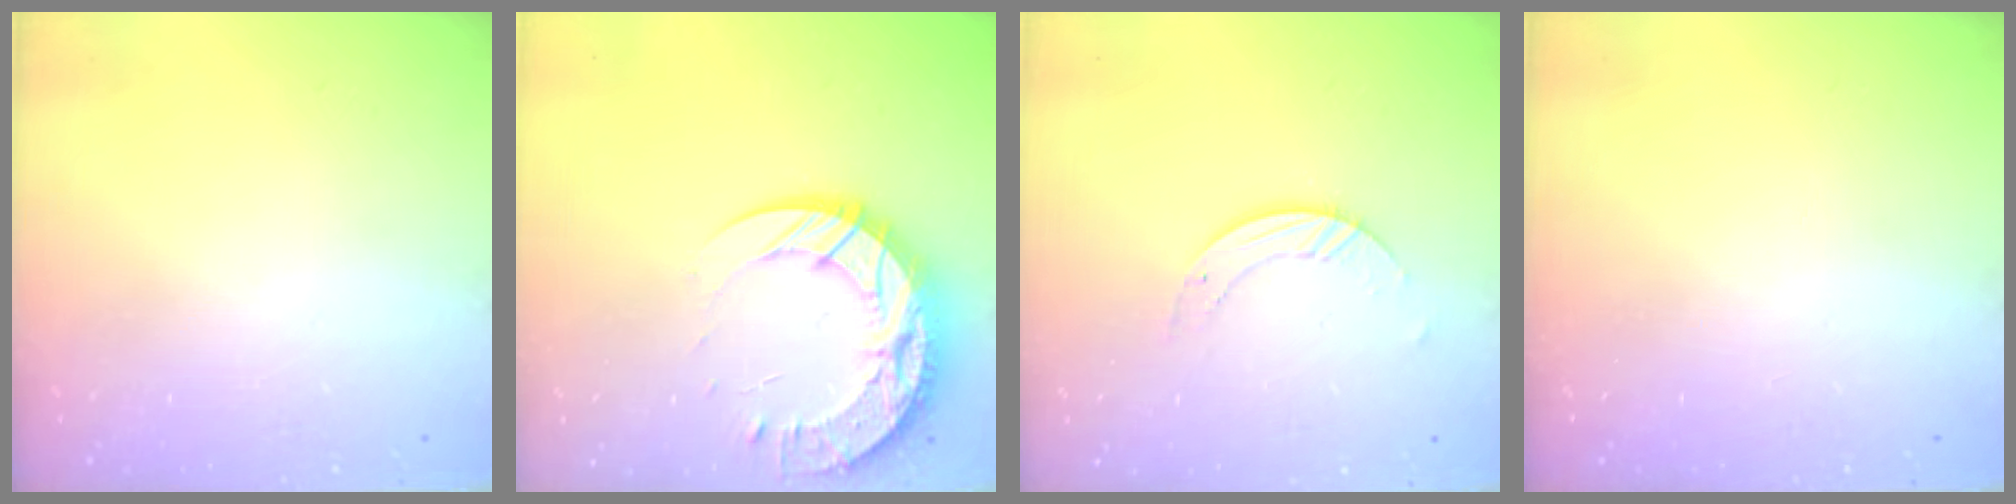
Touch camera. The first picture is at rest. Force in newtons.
{"total": 18.6, "press": 18.5, "slide": 1.6}
{"total": 3.9, "press": 3.9, "slide": 0.1}
{"total": 0.0}